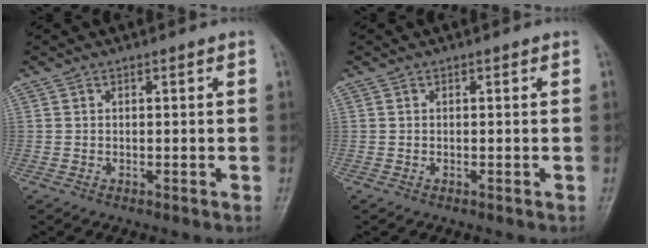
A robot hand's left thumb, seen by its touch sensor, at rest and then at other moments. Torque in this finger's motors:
{"motor_torque": [0.01, 0.01, 0.00, 0.00, 0.00]}